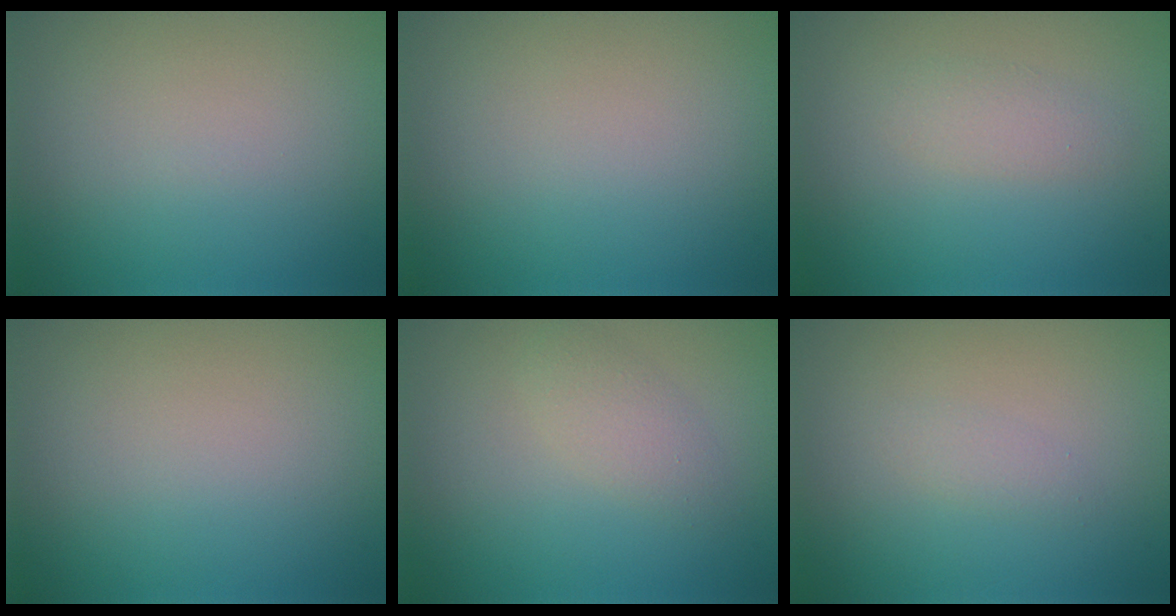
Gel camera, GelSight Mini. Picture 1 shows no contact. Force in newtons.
{"total": 0.0}
{"total": 1.4, "press": 1.4, "slide": 0.1}
{"total": 0.0}
{"total": 1.9, "press": 1.9, "slide": 0.1}
{"total": 0.8, "press": 0.8, "slide": 0.0}